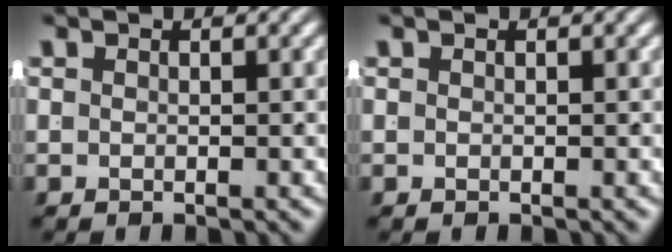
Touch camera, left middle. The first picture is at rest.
{"total": 0.0}